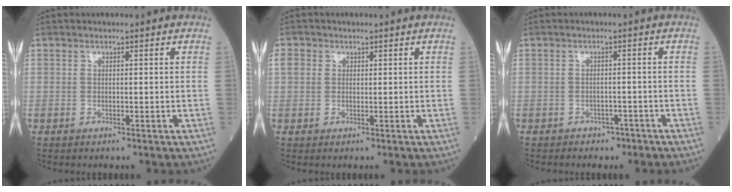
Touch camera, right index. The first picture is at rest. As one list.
[{"total": 2.0, "force": [0.6, 1.8, 0.7], "torque": [-0.016, 0.016, 0.011]}, {"total": 2.3, "force": [-1.7, 1.5, 0.1], "torque": [-0.009, 0.008, -0.023]}]